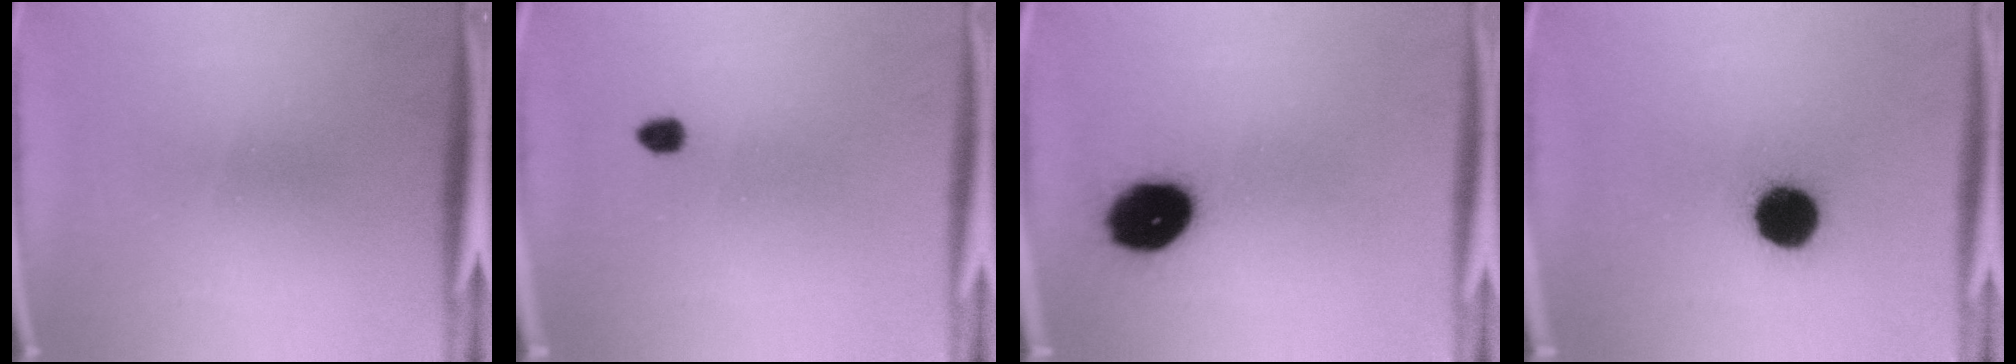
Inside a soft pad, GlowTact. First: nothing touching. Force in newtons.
{"total": 1.8}
{"total": 12.7}
{"total": 10.7}